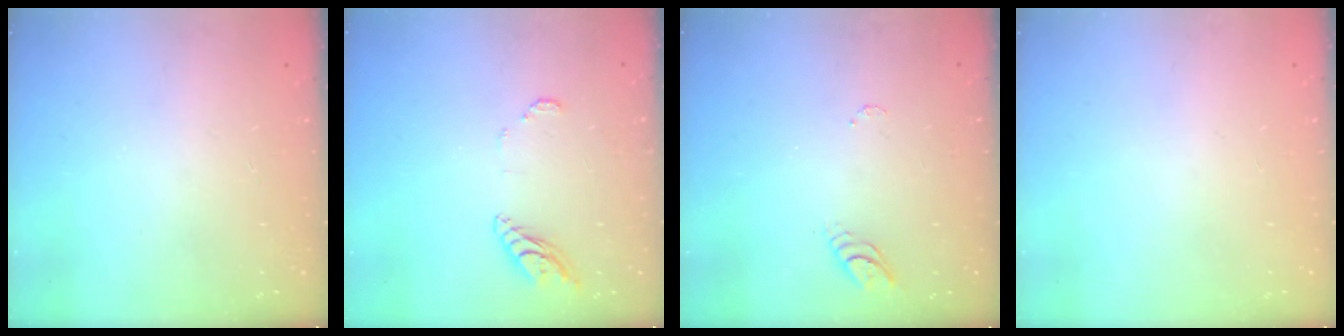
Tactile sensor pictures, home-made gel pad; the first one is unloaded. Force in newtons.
{"total": 7.9, "press": 7.8, "slide": 0.5}
{"total": 3.8, "press": 3.8, "slide": 0.4}
{"total": 0.0}